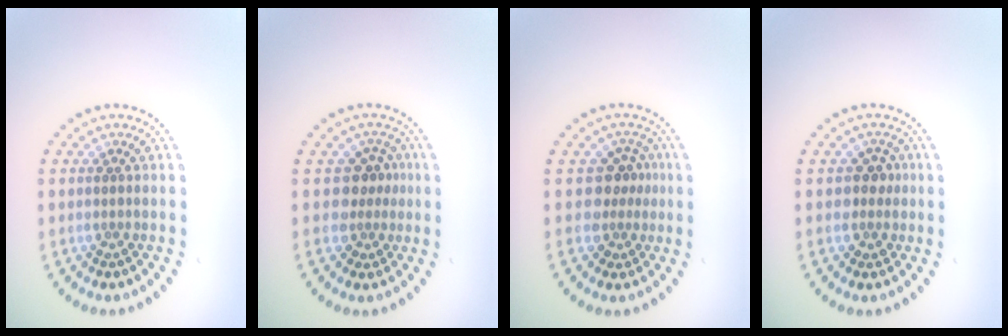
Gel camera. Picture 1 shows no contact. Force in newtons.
{"total": 2.7, "press": 2.0, "slide": 1.8}
{"total": 2.7, "press": 2.0, "slide": 1.8}
{"total": 1.9, "press": 1.6, "slide": 1.0}